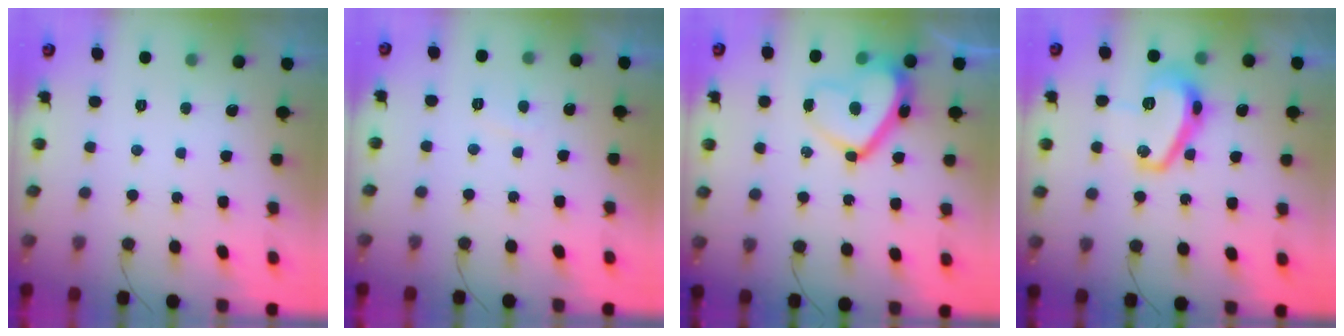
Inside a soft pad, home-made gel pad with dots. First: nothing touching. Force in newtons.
{"total": 1.3, "press": 1.2, "slide": 0.6}
{"total": 14.5, "press": 14.4, "slide": 1.8}
{"total": 14.0, "press": 14.0, "slide": 0.8}